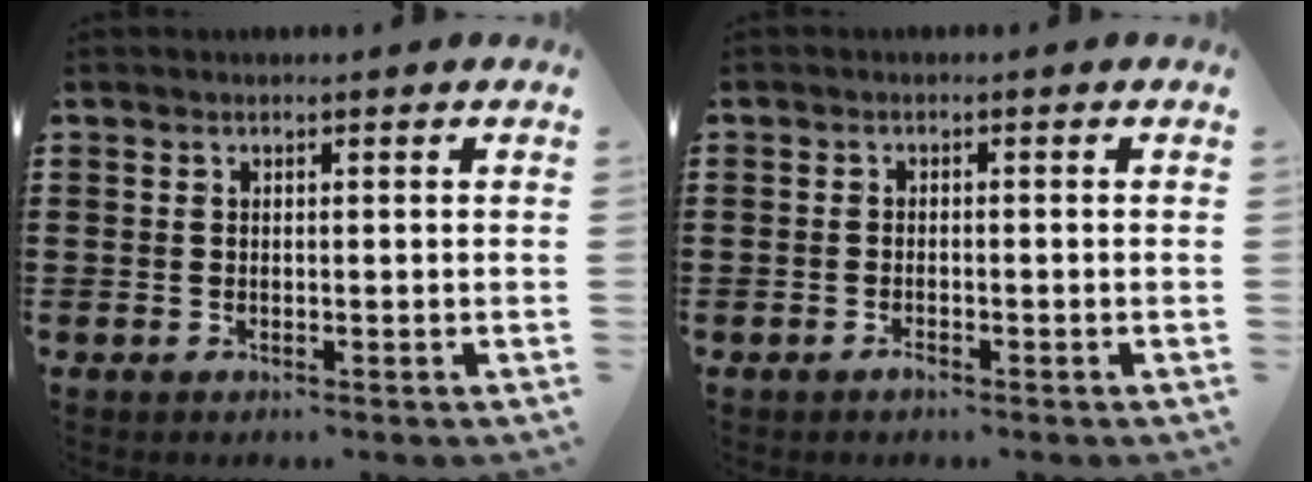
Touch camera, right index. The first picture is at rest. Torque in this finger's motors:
{"motor_torque": [1.15, 0.81, 0.24, -0.01]}